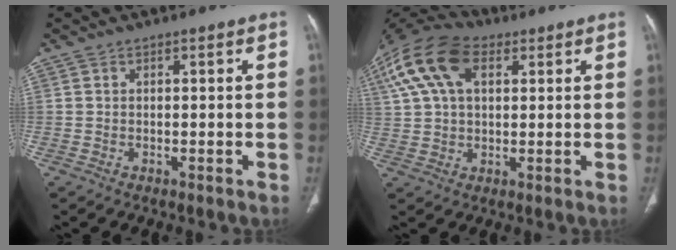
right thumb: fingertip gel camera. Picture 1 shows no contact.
{"total": 18.8, "force": [7.4, 11.1, 13.2], "torque": [-0.291, 0.034, 0.131]}